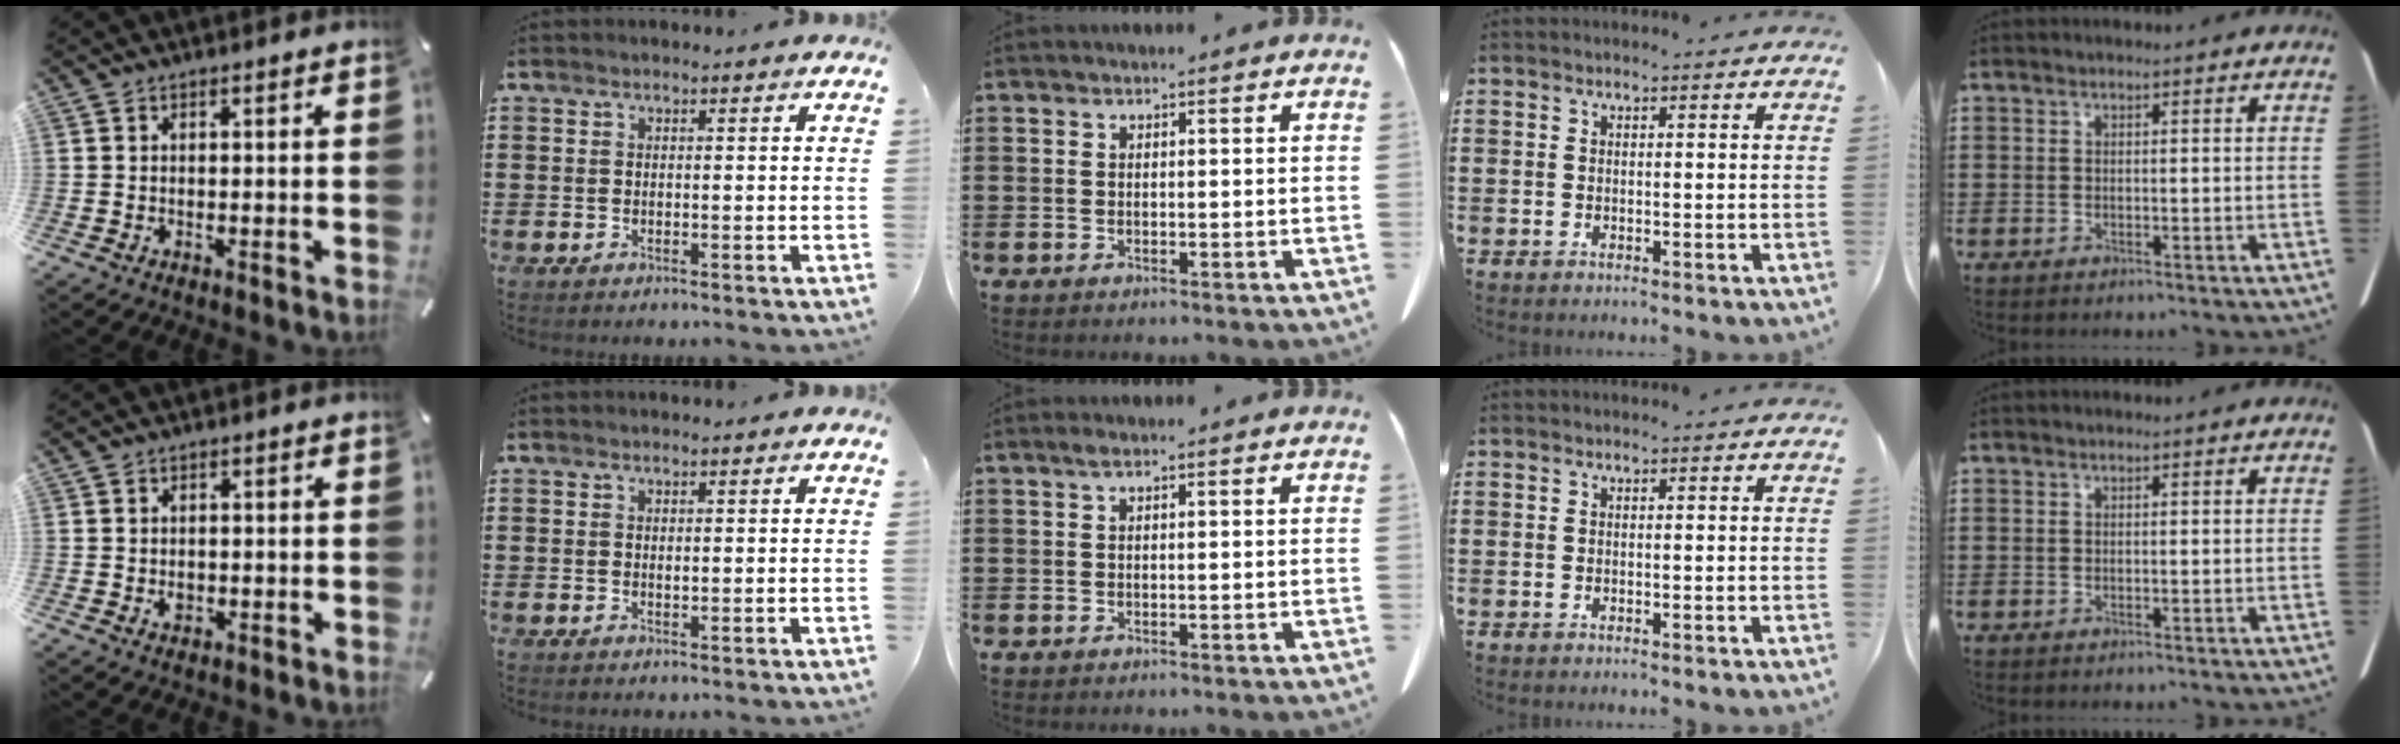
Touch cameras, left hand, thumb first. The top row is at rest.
{"thumb": {"total": 1.5, "force": [0.0, 1.4, 0.7], "torque": [-0.005, 0.002, -0.003]}, "index": {"total": 0.6, "force": [0.2, 0.2, 0.5], "torque": [-0.011, 0.000, 0.004]}, "middle": {"total": 0.8, "force": [0.3, 0.1, 0.8], "torque": [-0.016, 0.002, 0.005]}}